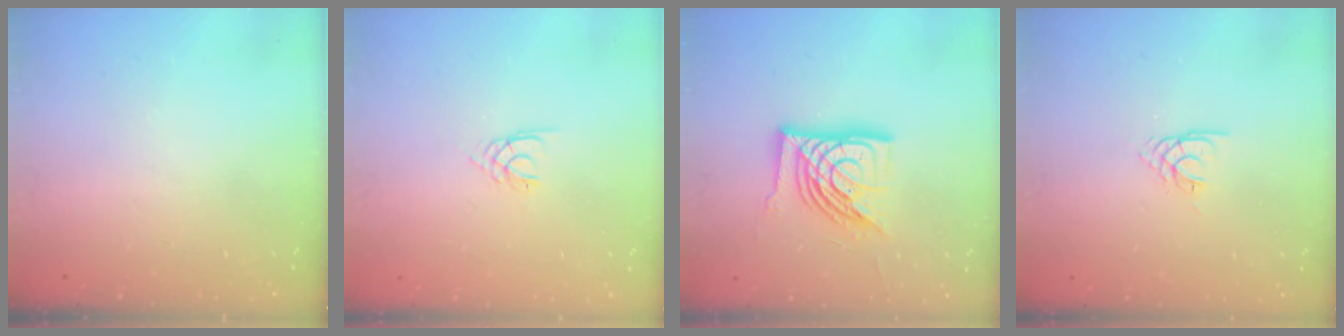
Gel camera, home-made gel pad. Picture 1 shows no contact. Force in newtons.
{"total": 1.6, "press": 1.6, "slide": 0.3}
{"total": 16.7, "press": 16.6, "slide": 1.9}
{"total": 1.7, "press": 1.7, "slide": 0.4}